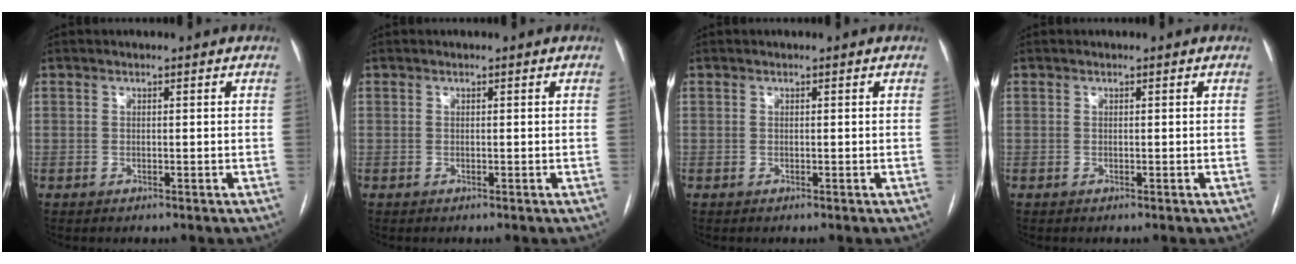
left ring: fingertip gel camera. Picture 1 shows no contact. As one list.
[{"total": 0.0}, {"total": 0.0}, {"total": 0.0}]